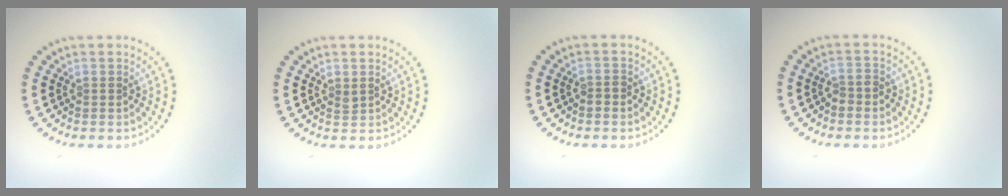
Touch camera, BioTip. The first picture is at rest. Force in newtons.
{"total": 0.5, "press": 0.5, "slide": 0.3}
{"total": 0.9, "press": 0.9, "slide": 0.2}
{"total": 1.3, "press": 1.2, "slide": 0.6}